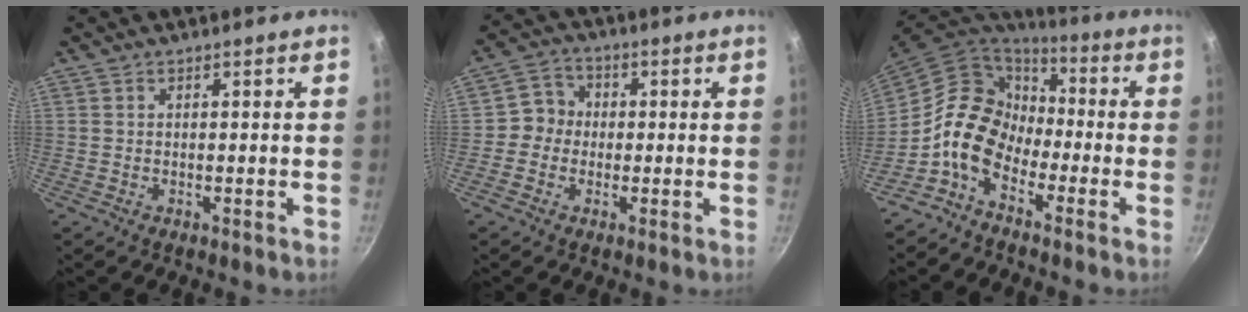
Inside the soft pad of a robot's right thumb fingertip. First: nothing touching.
{"total": 5.2, "force": [-0.3, 5.0, 1.5], "torque": [0.009, 0.015, -0.021]}
{"total": 13.4, "force": [-4.9, 10.0, 7.5], "torque": [-0.107, 0.058, -0.119]}